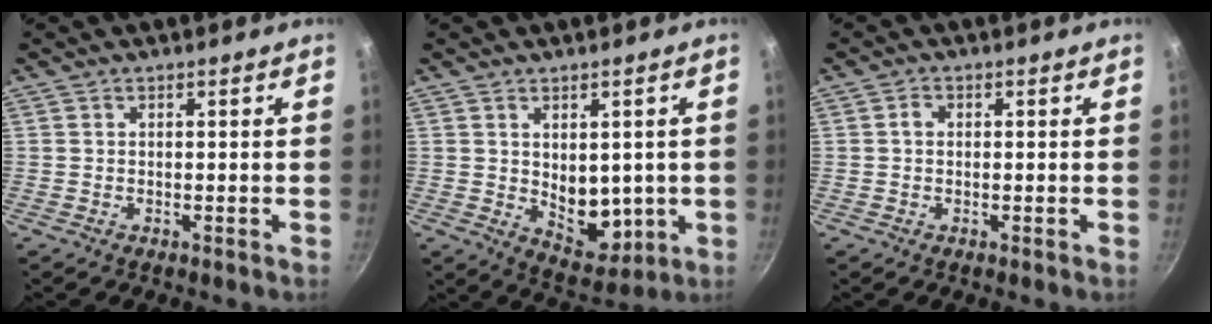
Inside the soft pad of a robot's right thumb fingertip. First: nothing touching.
{"total": 9.1, "force": [0.5, 6.0, 6.8], "torque": [-0.066, -0.029, 0.025]}
{"total": 1.4, "force": [0.1, 1.1, 0.8], "torque": [-0.010, 0.007, 0.000]}